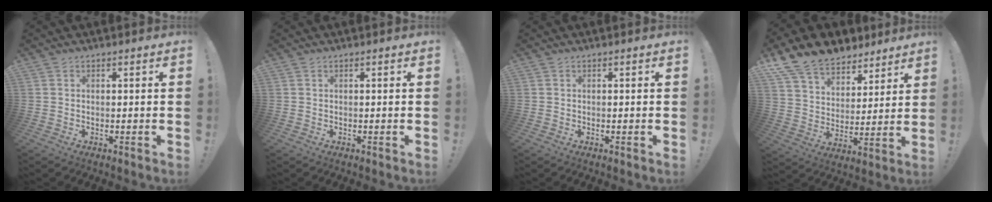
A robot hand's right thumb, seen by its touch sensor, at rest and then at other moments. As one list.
[{"total": 0.0}, {"total": 0.0}, {"total": 13.9, "force": [10.9, 7.8, 3.7], "torque": [-0.074, -0.080, 0.207]}]